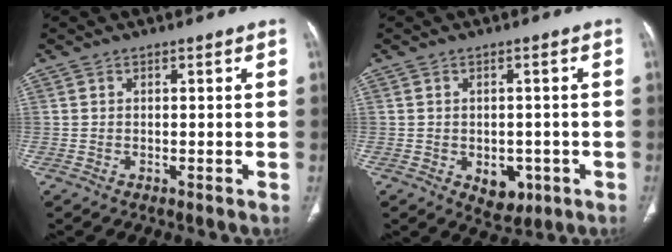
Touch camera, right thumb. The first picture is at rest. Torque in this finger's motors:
{"motor_torque": [0.74, 0.45, 0.59, -0.53, 0.05]}